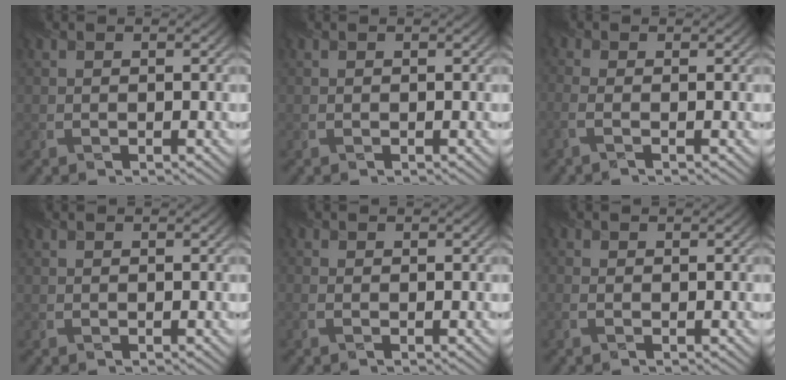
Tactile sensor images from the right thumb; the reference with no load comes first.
{"total": 0.0}
{"total": 1.5, "force": [-0.7, 0.2, 1.3], "torque": [-0.033, -0.001, -0.024]}
{"total": 0.0}
{"total": 0.0}
{"total": 0.0}